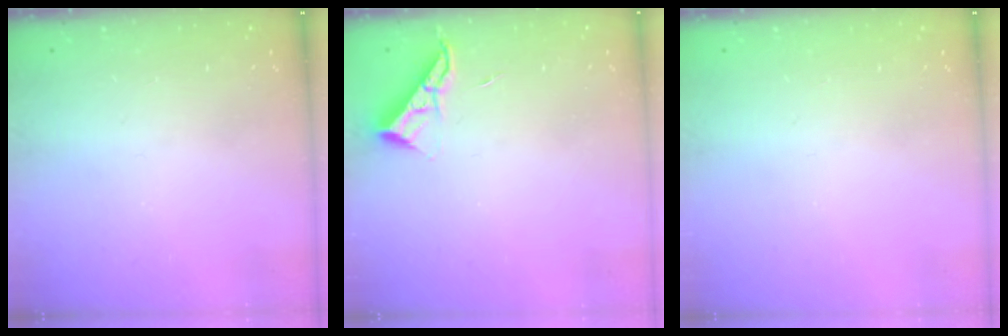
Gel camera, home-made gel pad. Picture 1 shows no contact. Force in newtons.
{"total": 6.8, "press": 6.8, "slide": 0.5}
{"total": 0.0}